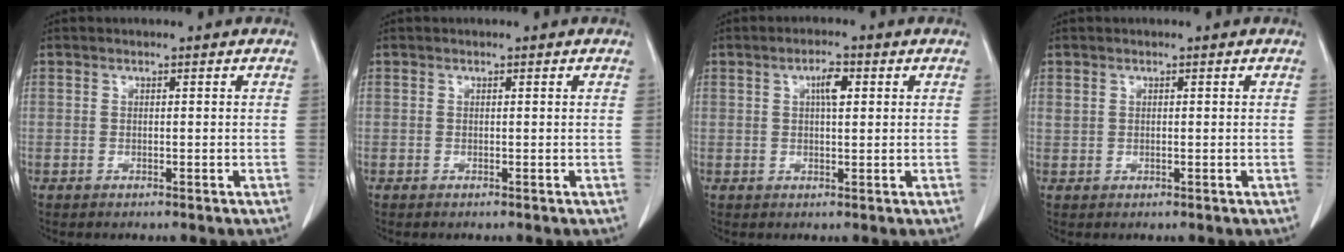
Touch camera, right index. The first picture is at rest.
{"total": 0.0}
{"total": 3.2, "force": [1.0, 0.9, 2.8], "torque": [-0.050, 0.003, 0.016]}
{"total": 0.8, "force": [0.4, 0.5, 0.4], "torque": [-0.010, 0.008, 0.010]}